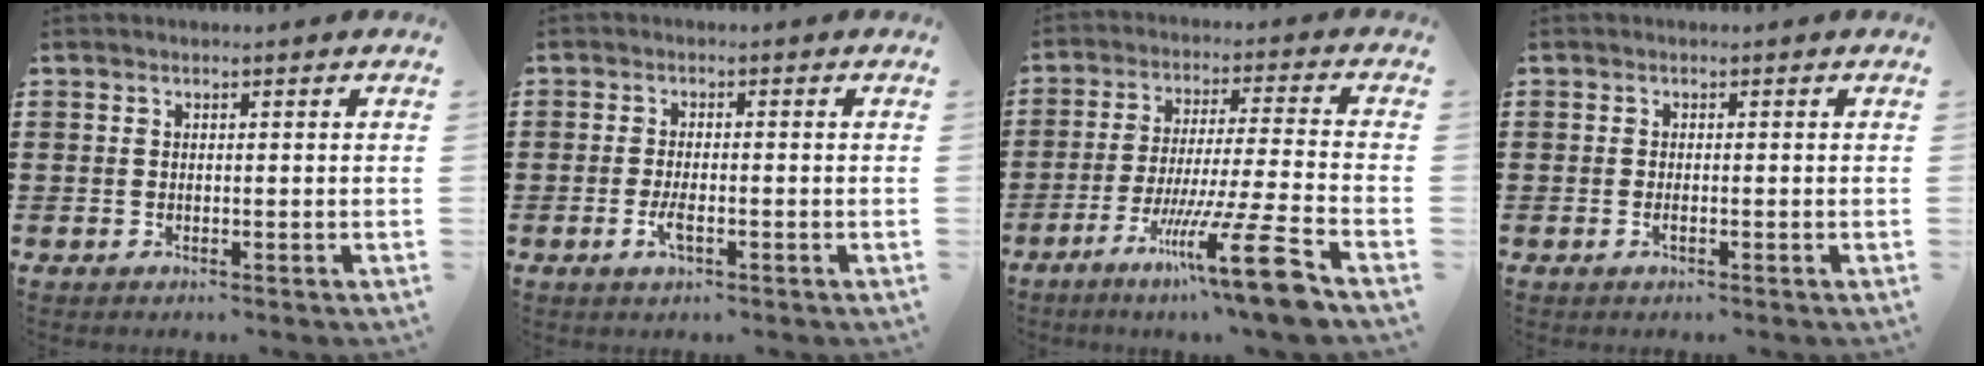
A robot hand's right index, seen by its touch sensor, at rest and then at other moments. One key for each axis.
{"total": 2.8, "fx": -1.0, "fy": 0.9, "fz": 2.4, "tx": -0.056, "ty": -0.003, "tz": -0.023}
{"total": 14.7, "fx": -8.6, "fy": -0.3, "fz": 12.0, "tx": -0.204, "ty": 0.008, "tz": -0.148}
{"total": 0.7, "fx": -0.3, "fy": 0.2, "fz": 0.6, "tx": -0.012, "ty": -0.004, "tz": -0.004}